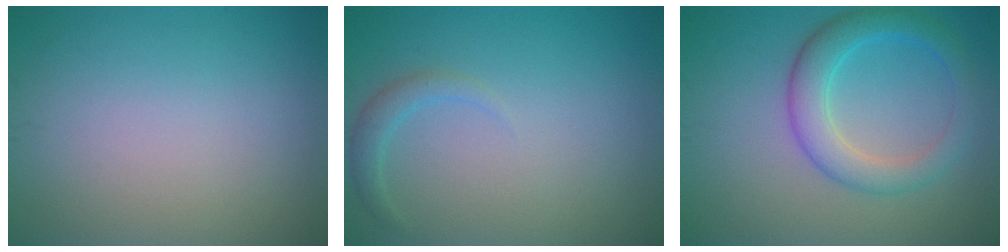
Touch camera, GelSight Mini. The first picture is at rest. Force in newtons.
{"total": 1.5, "press": 1.5, "slide": 0.2}
{"total": 4.6, "press": 4.6, "slide": 0.3}